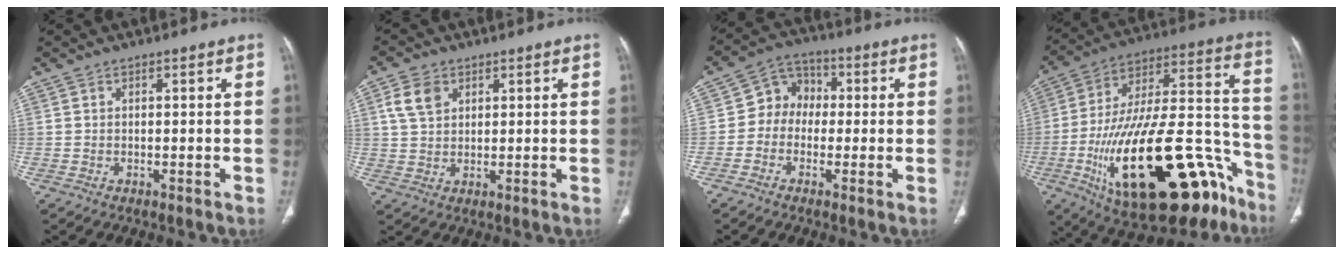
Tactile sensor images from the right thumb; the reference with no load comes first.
{"total": 5.6, "force": [2.3, 4.0, 3.2], "torque": [-0.052, 0.000, 0.048]}
{"total": 7.2, "force": [-0.4, 6.2, 3.6], "torque": [-0.025, 0.025, -0.025]}
{"total": 37.5, "force": [-17.0, 15.3, 29.7], "torque": [-0.432, 0.076, -0.257]}